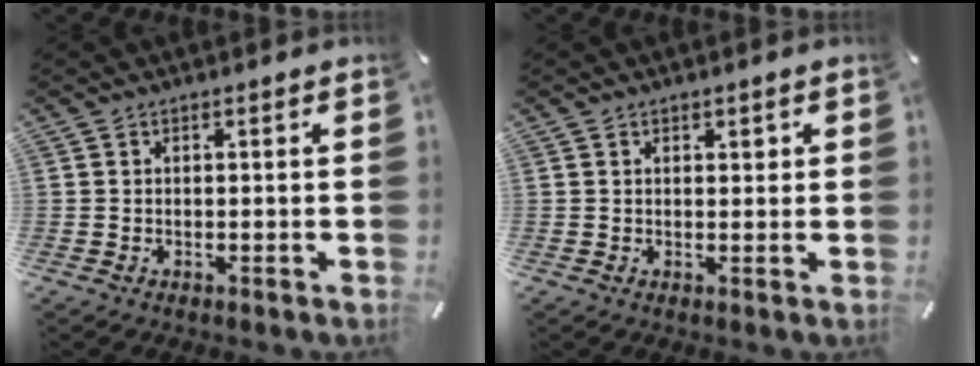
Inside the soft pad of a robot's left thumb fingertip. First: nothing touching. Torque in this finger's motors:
{"motor_torque": [0.26, -0.12, 0.01, 0.00, 0.00]}